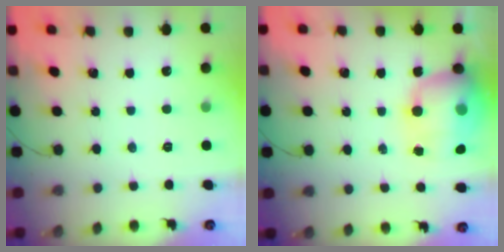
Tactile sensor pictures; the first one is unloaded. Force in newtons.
{"total": 15.6, "press": 15.1, "slide": 3.8}